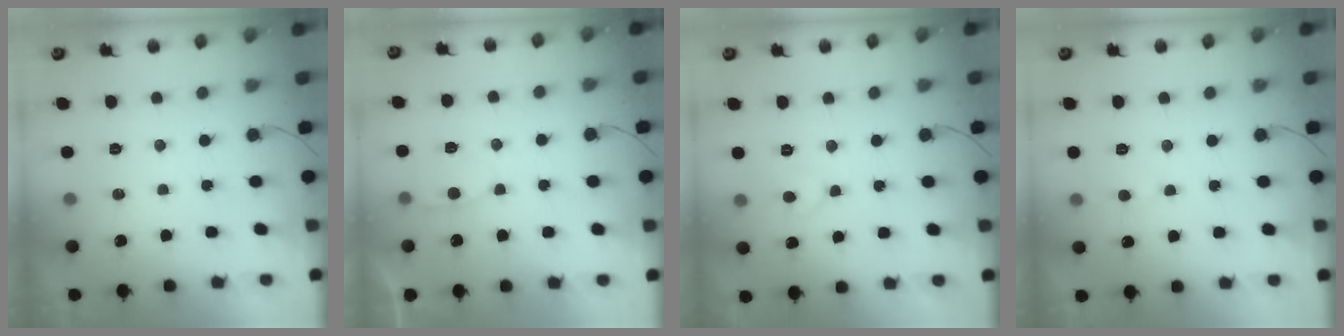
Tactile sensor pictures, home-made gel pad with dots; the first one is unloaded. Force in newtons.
{"total": 3.0, "press": 3.0, "slide": 0.4}
{"total": 5.9, "press": 5.9, "slide": 0.4}
{"total": 3.0, "press": 3.0, "slide": 0.2}